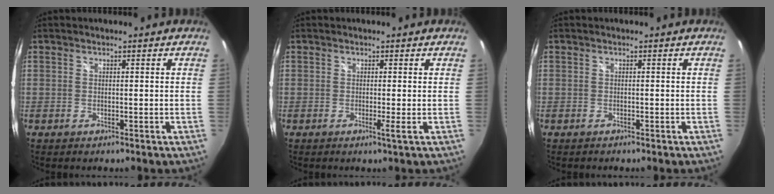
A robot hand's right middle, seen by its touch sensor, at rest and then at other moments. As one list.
[{"total": 1.0, "force": [-0.1, -0.4, 0.9], "torque": [-0.015, -0.006, -0.003]}, {"total": 0.5, "force": [-0.5, 0.1, 0.2], "torque": [-0.004, 0.001, -0.008]}]